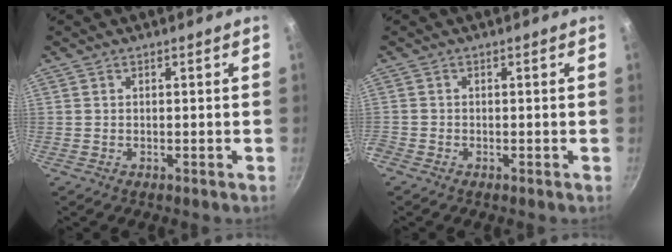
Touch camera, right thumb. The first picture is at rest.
{"total": 0.9, "force": [-0.5, 0.2, 0.7], "torque": [-0.029, 0.004, -0.013]}